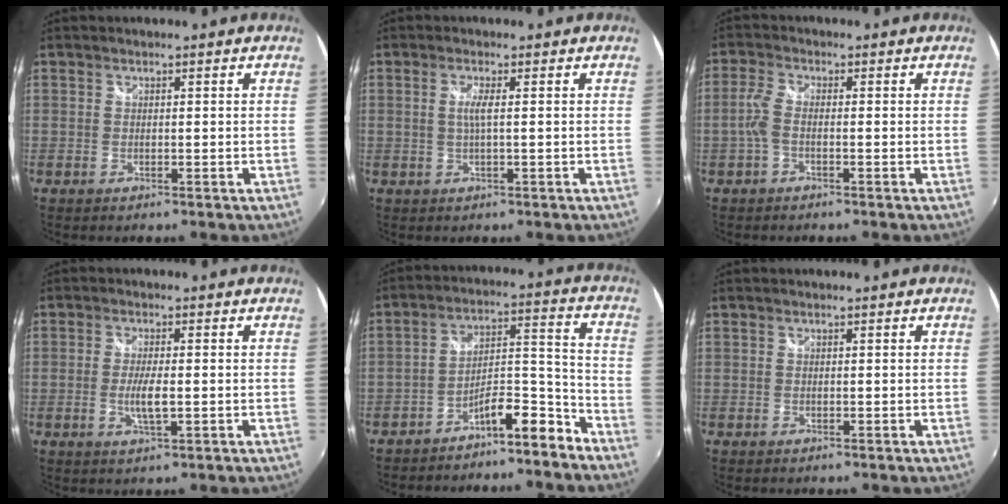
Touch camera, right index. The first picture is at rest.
{"total": 2.1, "force": [0.1, -0.3, 2.1], "torque": [-0.041, -0.001, 0.000]}
{"total": 3.1, "force": [-0.9, 1.0, 2.8], "torque": [-0.066, 0.004, -0.020]}
{"total": 4.1, "force": [-0.7, 0.7, 4.0], "torque": [-0.078, -0.009, -0.014]}
{"total": 8.9, "force": [-7.3, 1.6, 4.8], "torque": [-0.078, 0.040, -0.115]}
{"total": 0.0}